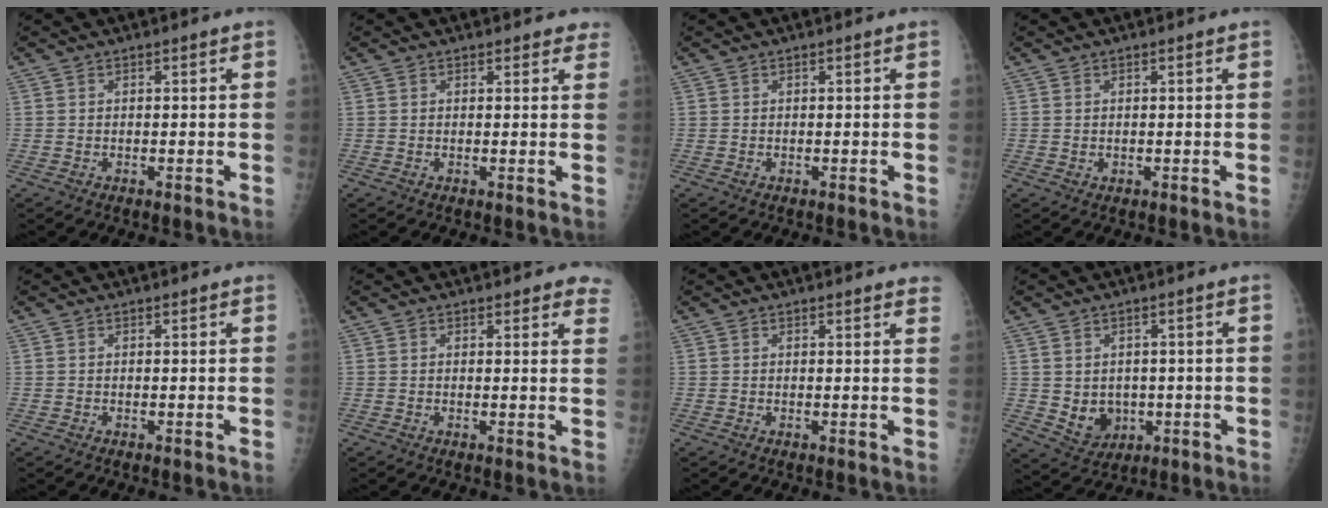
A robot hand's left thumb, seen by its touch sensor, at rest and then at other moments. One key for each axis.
{"total": 3.3, "fx": 3.0, "fy": 1.3, "fz": 0.6, "tx": 0.022, "ty": -0.010, "tz": 0.019}
{"total": 0.0}
{"total": 0.8, "fx": 0.5, "fy": 0.4, "fz": 0.4, "tx": -0.004, "ty": -0.003, "tz": 0.007}
{"total": 0.7, "fx": 0.6, "fy": 0.2, "fz": 0.2, "tx": -0.005, "ty": -0.001, "tz": 0.009}
{"total": 6.5, "fx": 5.8, "fy": 2.1, "fz": 2.0, "tx": 0.015, "ty": -0.020, "tz": 0.045}
{"total": 4.9, "fx": 4.5, "fy": 0.9, "fz": 1.7, "tx": 0.000, "ty": -0.012, "tz": 0.037}
{"total": 5.6, "fx": -0.2, "fy": 4.7, "fz": 3.0, "tx": -0.026, "ty": -0.007, "tz": 0.017}